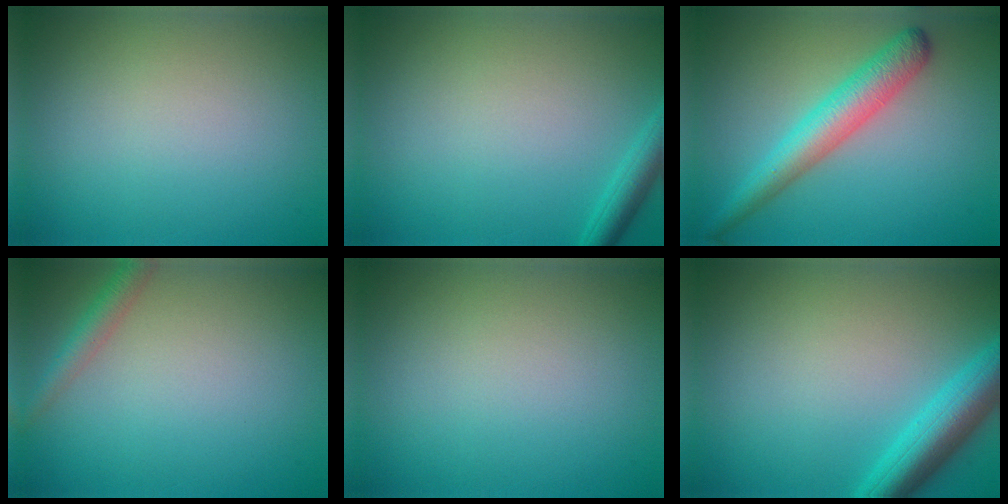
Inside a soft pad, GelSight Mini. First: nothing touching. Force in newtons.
{"total": 2.1, "press": 2.1, "slide": 0.1}
{"total": 4.7, "press": 4.7, "slide": 0.1}
{"total": 2.1, "press": 2.1, "slide": 0.1}
{"total": 0.0}
{"total": 5.1, "press": 5.1, "slide": 0.2}